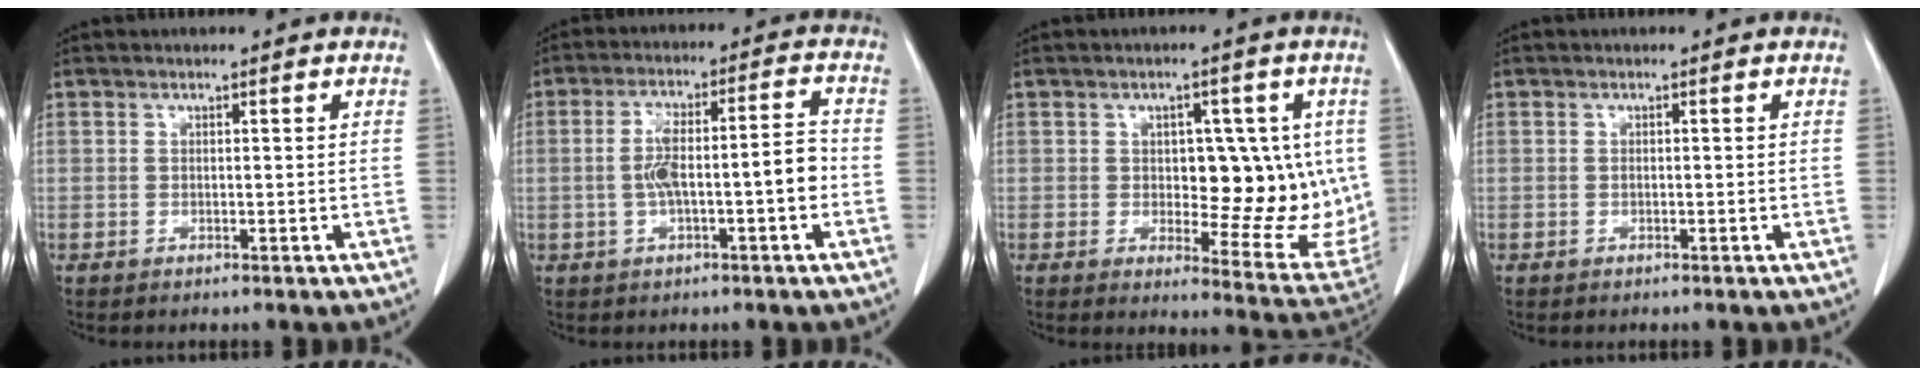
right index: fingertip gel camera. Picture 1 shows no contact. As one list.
[{"total": 8.7, "force": [-1.4, 1.5, 8.5], "torque": [-0.151, 0.028, -0.021]}, {"total": 13.2, "force": [0.6, 6.3, 11.6], "torque": [-0.132, 0.003, 0.019]}, {"total": 0.0}]